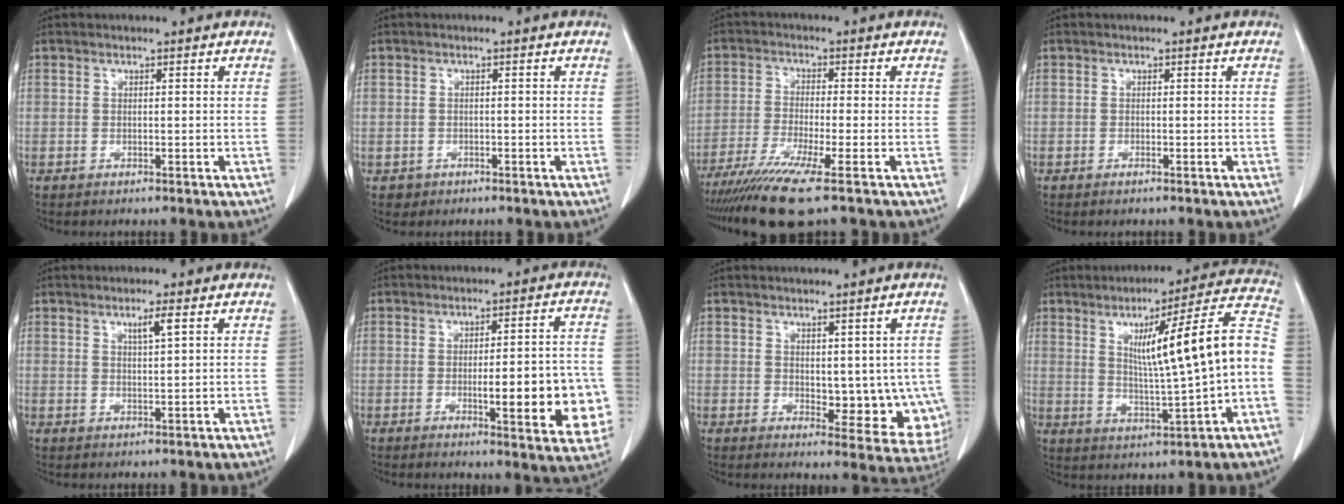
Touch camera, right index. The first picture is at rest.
{"total": 1.7, "force": [-0.7, 1.5, -0.1], "torque": [-0.001, 0.007, -0.010]}
{"total": 8.8, "force": [-6.4, -1.0, 5.9], "torque": [-0.105, -0.025, -0.110]}
{"total": 0.5, "force": [-0.4, 0.0, 0.3], "torque": [-0.011, -0.002, -0.005]}
{"total": 2.5, "force": [1.3, 0.0, 2.1], "torque": [-0.039, -0.003, 0.023]}
{"total": 13.4, "force": [-3.0, 3.0, 12.8], "torque": [-0.120, 0.012, -0.029]}
{"total": 9.3, "force": [0.0, 5.0, 7.9], "torque": [-0.074, -0.009, 0.013]}
{"total": 15.7, "force": [0.5, 0.0, 15.7], "torque": [-0.224, 0.020, 0.011]}